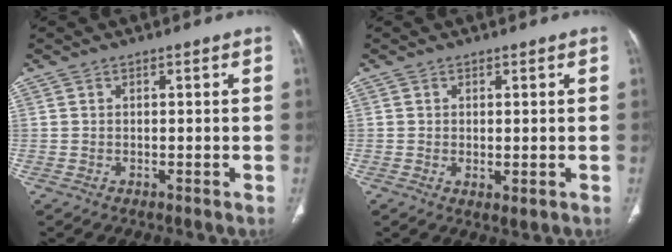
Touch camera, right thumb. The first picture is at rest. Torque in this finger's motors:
{"motor_torque": [-0.34, 0.12, -0.40, -0.15, 0.01]}